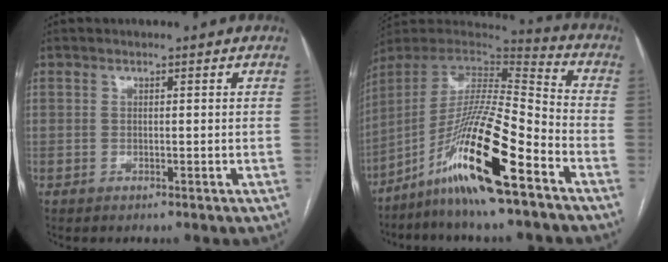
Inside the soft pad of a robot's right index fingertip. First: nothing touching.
{"total": 19.0, "force": [-10.8, 0.9, 15.5], "torque": [-0.318, -0.028, -0.205]}